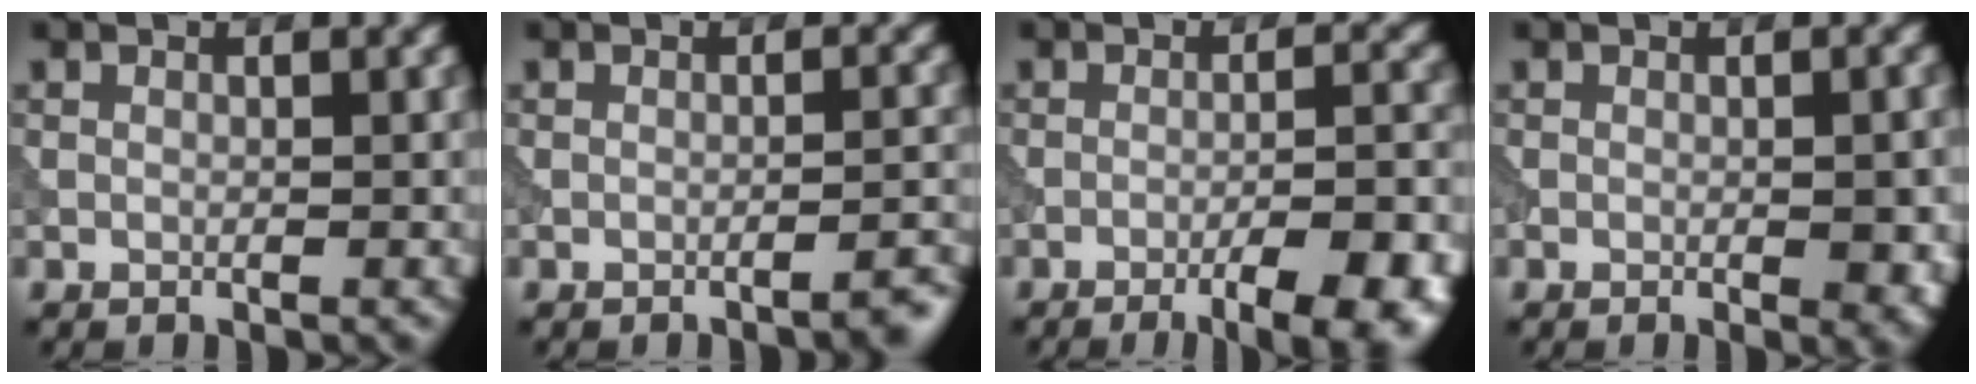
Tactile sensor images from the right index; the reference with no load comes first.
{"total": 2.2, "force": [-1.7, 0.4, 1.4], "torque": [-0.007, 0.009, -0.030]}
{"total": 9.5, "force": [-5.7, 2.9, 7.0], "torque": [-0.072, 0.003, -0.054]}
{"total": 3.3, "force": [-0.9, 1.0, 3.0], "torque": [-0.042, -0.005, -0.010]}